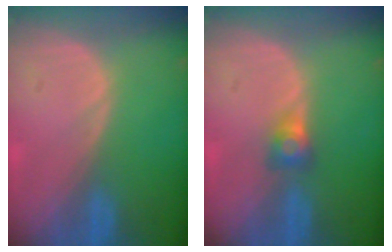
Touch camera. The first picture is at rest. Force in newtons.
{"total": 2.6, "press": 2.4, "slide": 1.0}